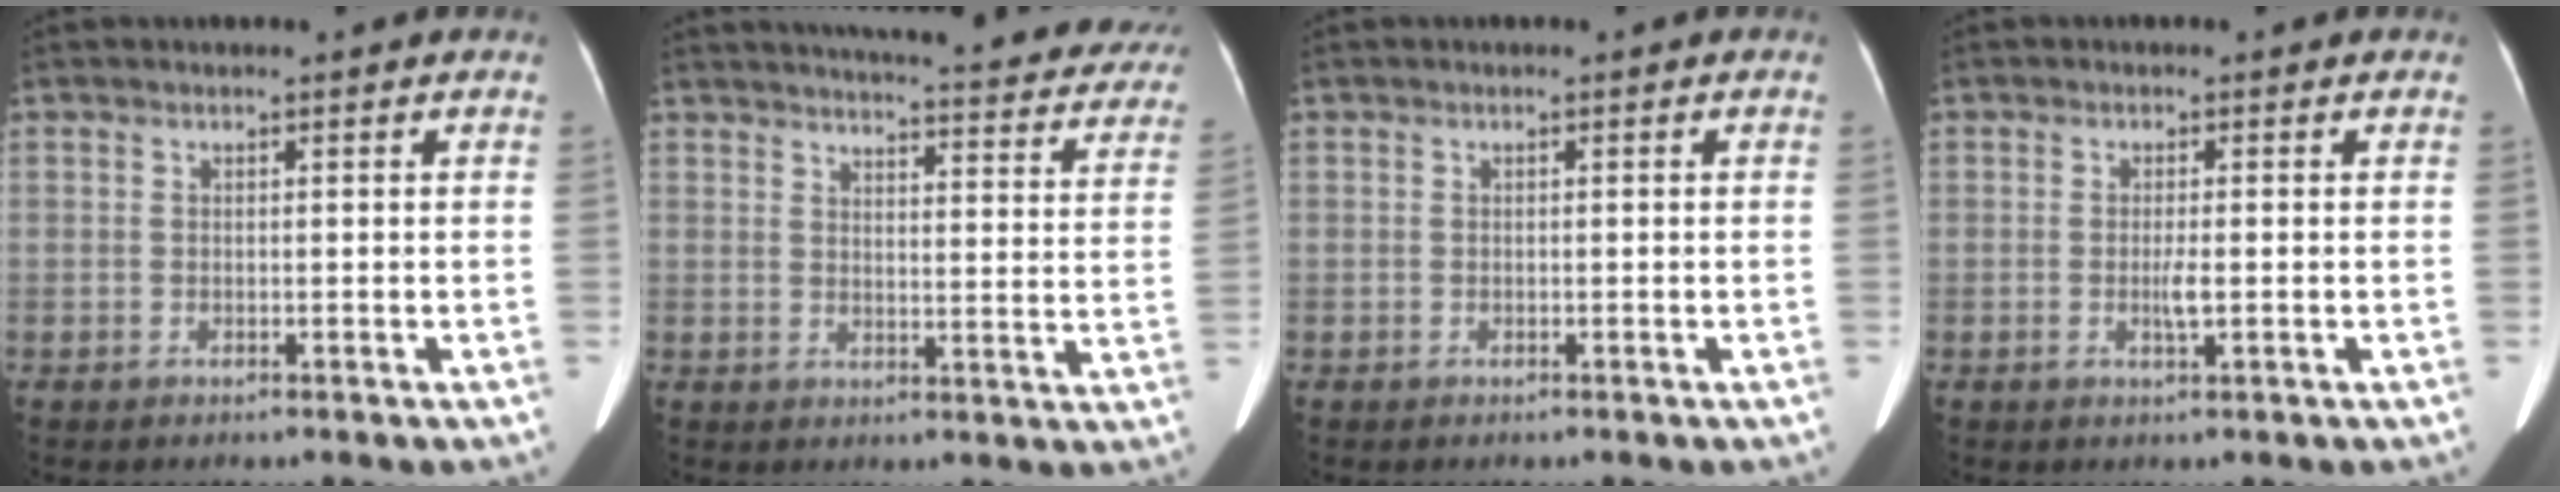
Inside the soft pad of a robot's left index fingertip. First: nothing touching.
{"total": 28.9, "force": [26.5, 4.7, 10.6], "torque": [-0.146, -0.067, 0.295]}
{"total": 0.0}
{"total": 1.7, "force": [-0.3, 0.1, 1.6], "torque": [-0.033, -0.002, -0.004]}